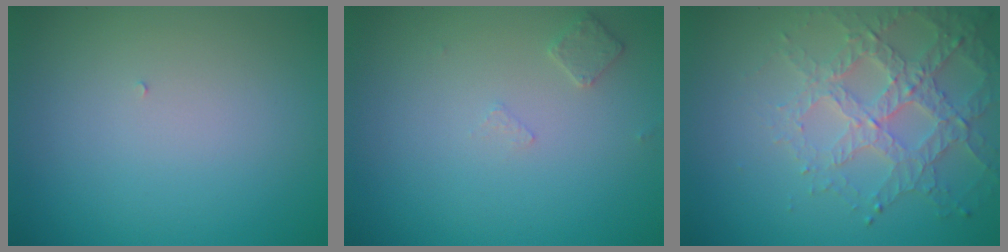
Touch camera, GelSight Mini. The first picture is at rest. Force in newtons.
{"total": 1.2, "press": 1.1, "slide": 0.3}
{"total": 4.1, "press": 3.8, "slide": 1.6}